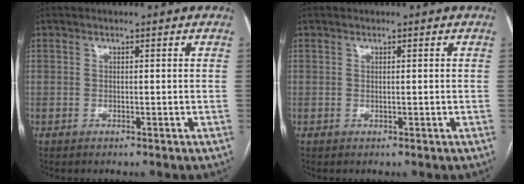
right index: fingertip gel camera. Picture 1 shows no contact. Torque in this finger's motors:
{"motor_torque": [-0.05, 0.05, 0.00, 0.01]}